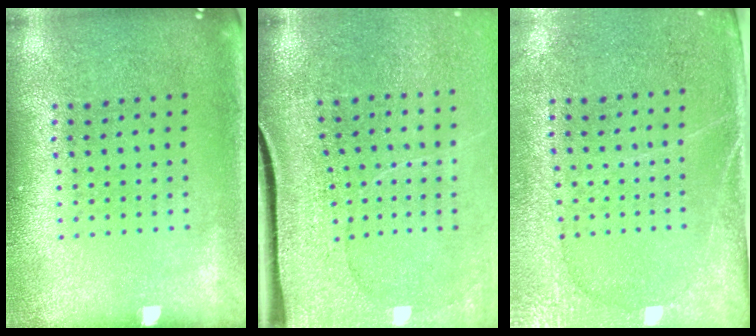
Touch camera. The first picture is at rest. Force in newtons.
{"total": 4.0, "press": 3.3, "slide": 2.3}
{"total": 2.9, "press": 2.5, "slide": 1.4}